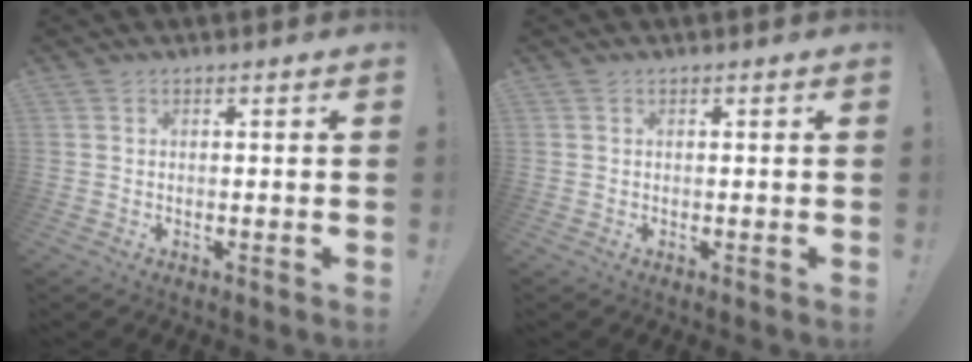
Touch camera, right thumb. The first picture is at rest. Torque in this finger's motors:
{"motor_torque": [-0.05, 0.11, 0.07, -0.03, -0.01]}